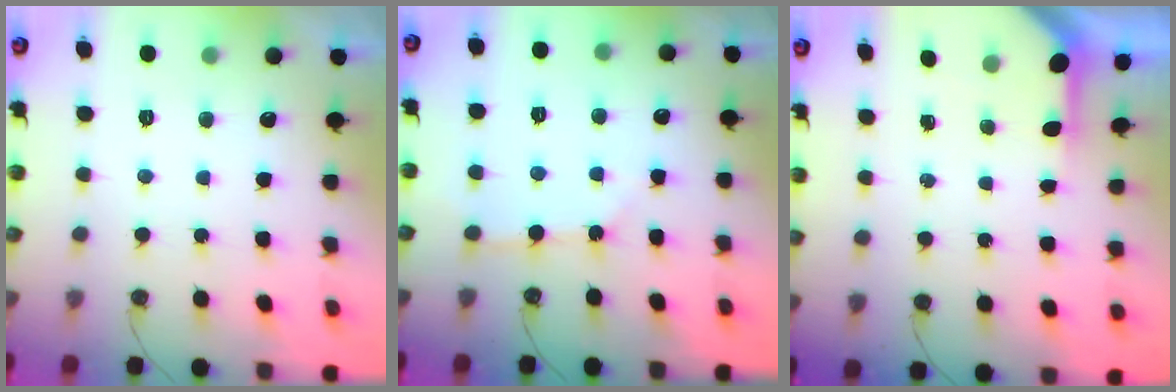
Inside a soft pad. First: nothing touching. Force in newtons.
{"total": 2.7, "press": 2.7, "slide": 0.4}
{"total": 3.8, "press": 3.8, "slide": 0.3}